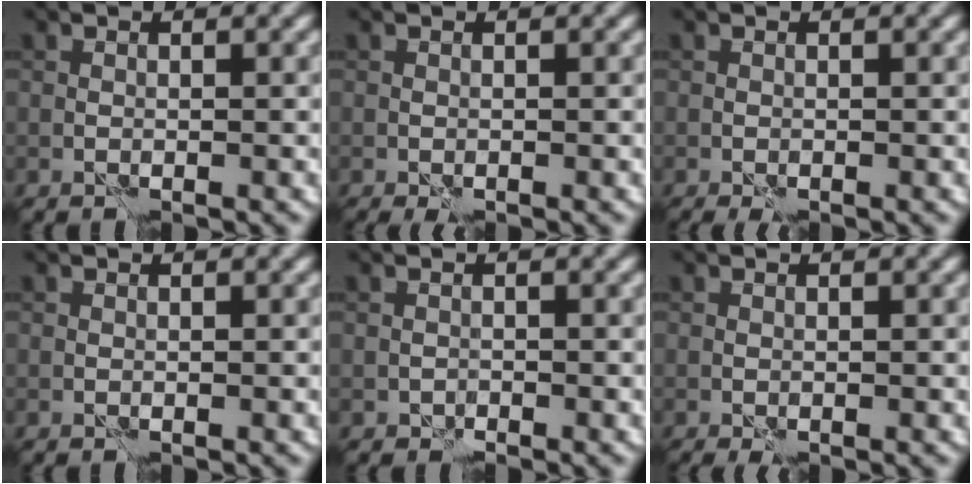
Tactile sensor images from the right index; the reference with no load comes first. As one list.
[{"total": 1.1, "force": [-0.8, 0.2, 0.7], "torque": [-0.013, -0.002, -0.010]}, {"total": 1.1, "force": [-0.8, 0.2, 0.8], "torque": [-0.015, -0.002, -0.011]}, {"total": 0.0}, {"total": 2.2, "force": [0.5, -1.3, -1.7], "torque": [0.036, 0.000, 0.002]}, {"total": 0.8, "force": [-0.5, 0.2, 0.6], "torque": [-0.014, -0.004, -0.006]}]